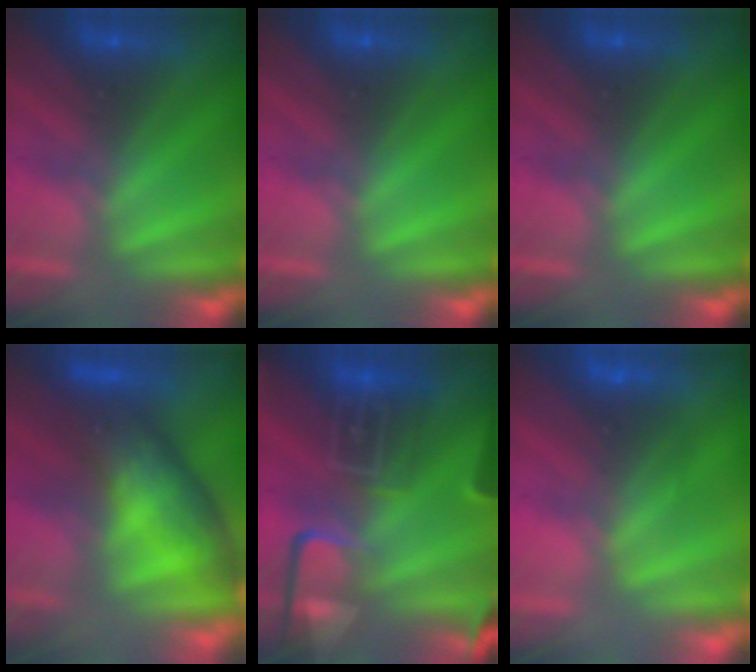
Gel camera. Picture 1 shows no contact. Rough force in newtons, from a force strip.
{"total": 0.0}
{"total": 0.0}
{"total": 7.7}
{"total": 7.3}
{"total": 2.6}